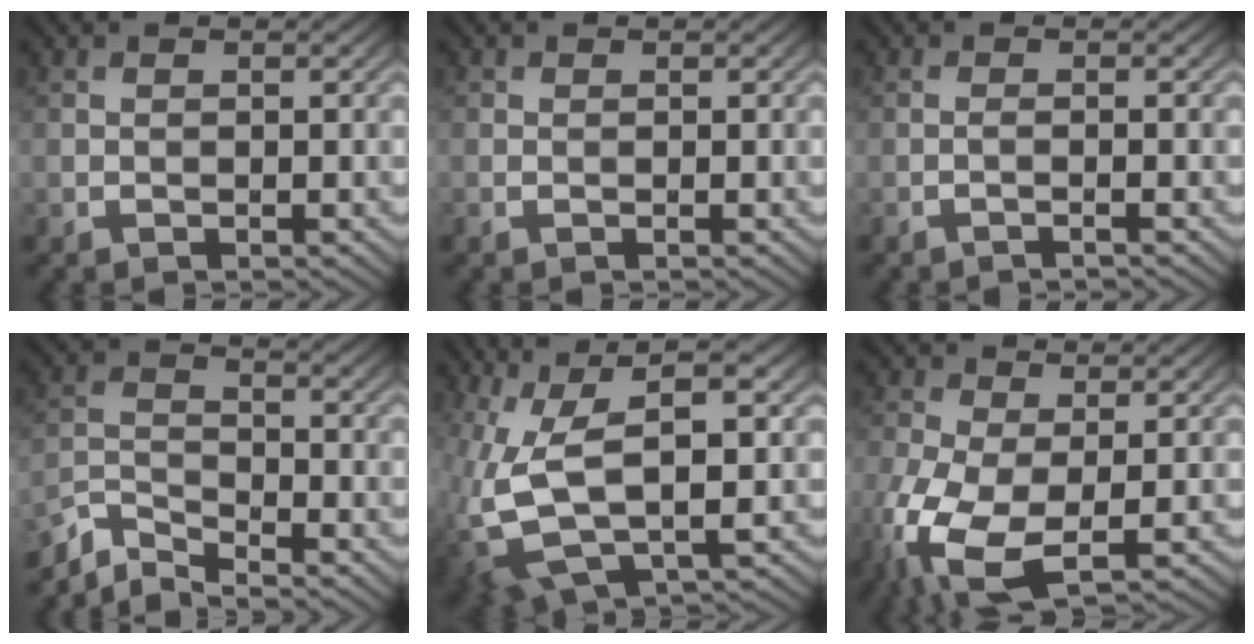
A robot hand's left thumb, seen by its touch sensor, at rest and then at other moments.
{"total": 0.0}
{"total": 1.0, "force": [-0.4, 0.0, 1.0], "torque": [-0.008, 0.011, -0.018]}
{"total": 4.9, "force": [-4.5, 0.9, 1.8], "torque": [-0.045, -0.007, -0.104]}
{"total": 12.0, "force": [0.4, 5.7, 10.5], "torque": [-0.249, -0.011, 0.012]}
{"total": 10.3, "force": [-3.7, 5.3, 8.1], "torque": [-0.223, -0.029, -0.068]}